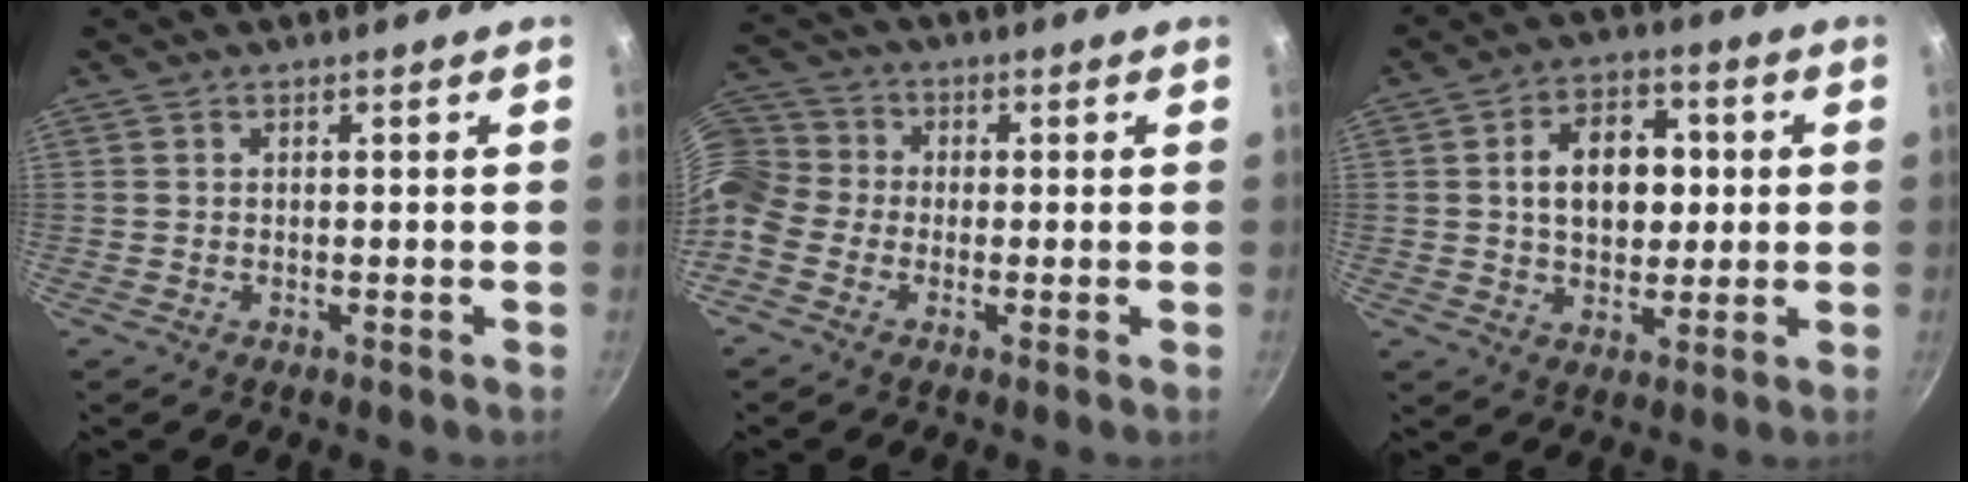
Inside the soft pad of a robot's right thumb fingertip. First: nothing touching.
{"total": 10.0, "force": [-1.8, 8.6, 4.9], "torque": [-0.104, 0.037, -0.057]}
{"total": 11.8, "force": [1.5, 8.4, 8.2], "torque": [-0.092, 0.011, 0.020]}